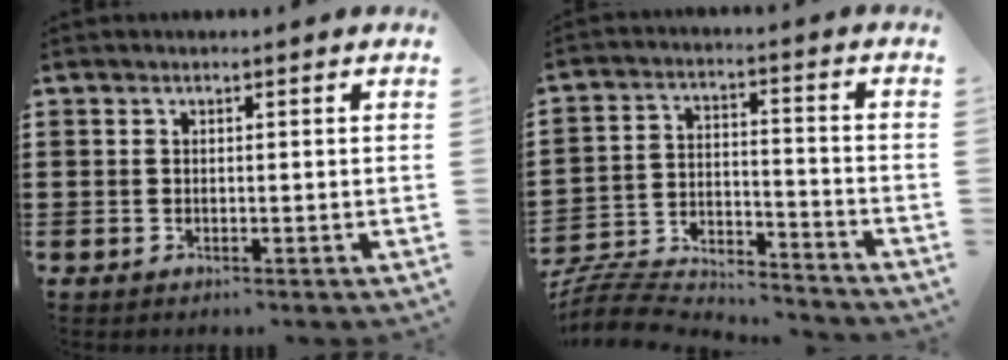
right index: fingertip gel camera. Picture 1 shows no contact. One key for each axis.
{"total": 6.9, "fx": -6.7, "fy": 1.1, "fz": 1.1, "tx": -0.039, "ty": -0.003, "tz": -0.140}